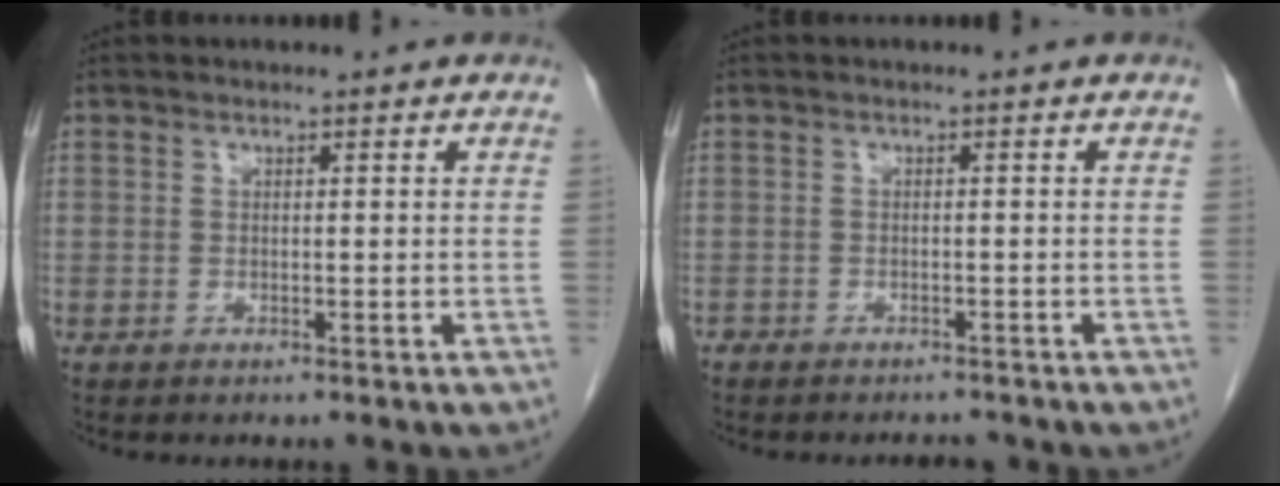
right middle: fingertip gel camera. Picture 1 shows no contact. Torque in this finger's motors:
{"motor_torque": [-0.02, 0.03, 0.00, 0.00]}